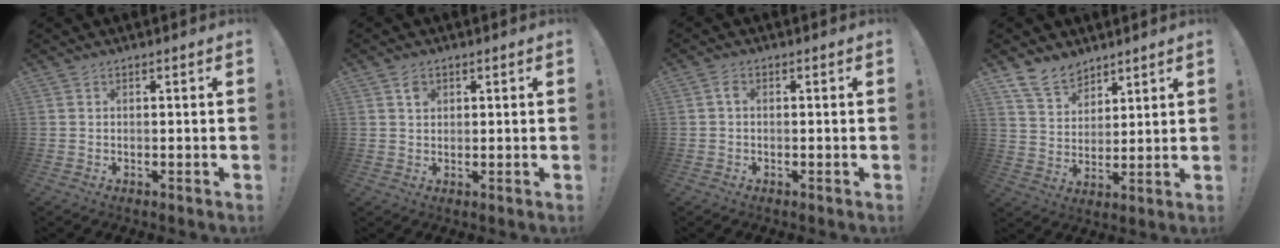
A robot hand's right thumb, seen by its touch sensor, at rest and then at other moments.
{"total": 2.2, "force": [1.1, 1.6, 0.9], "torque": [0.003, -0.007, 0.015]}
{"total": 1.6, "force": [-0.1, 1.1, 1.2], "torque": [-0.025, 0.006, -0.003]}
{"total": 10.2, "force": [8.2, 5.6, 2.3], "torque": [-0.051, -0.053, 0.163]}